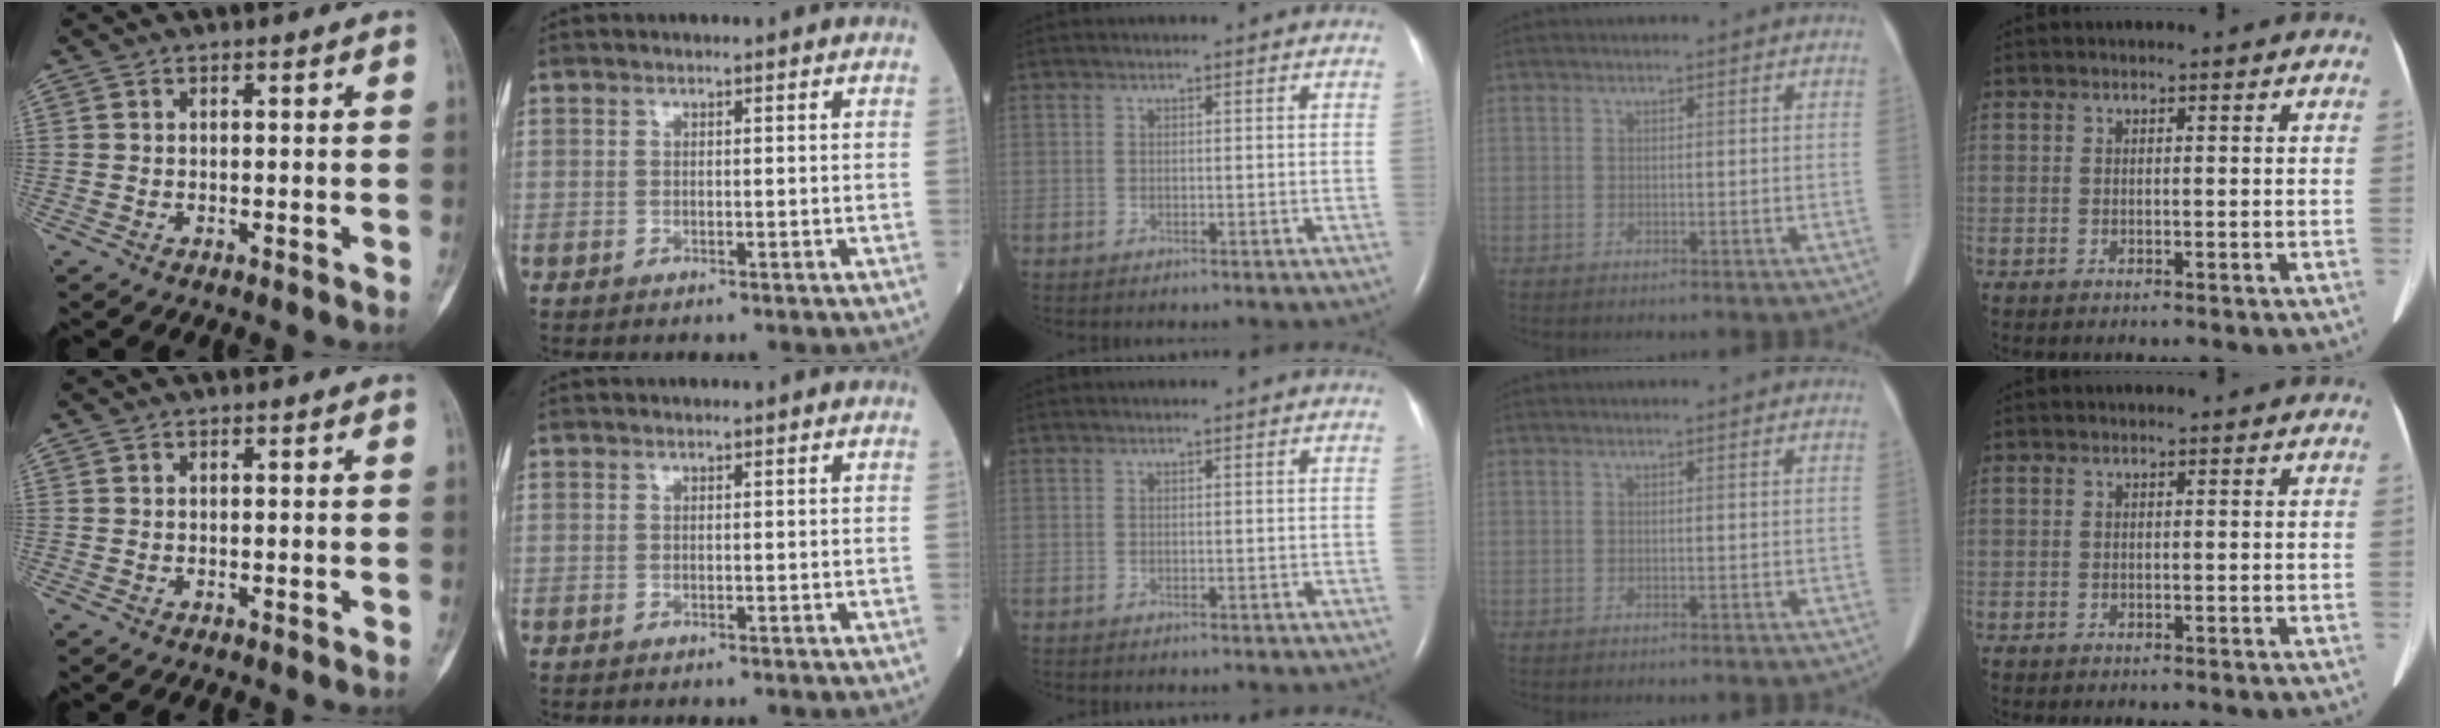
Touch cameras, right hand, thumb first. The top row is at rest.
{}